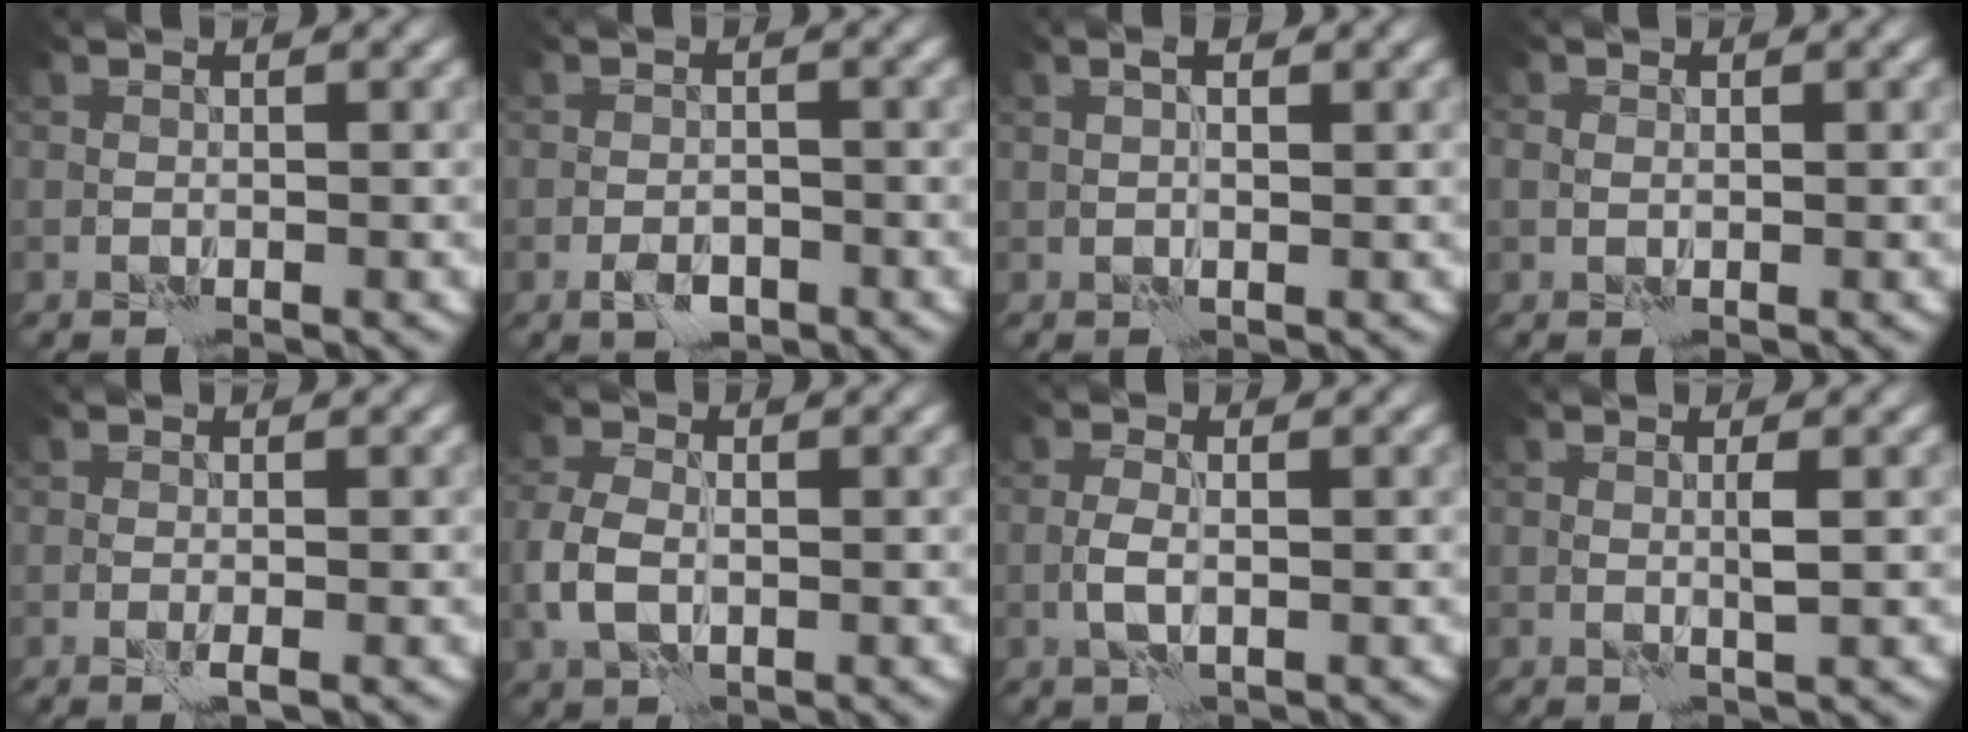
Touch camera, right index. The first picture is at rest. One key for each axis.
{"total": 1.8, "fx": -1.1, "fy": 0.9, "fz": 1.1, "tx": -0.015, "ty": 0.000, "tz": -0.020}
{"total": 1.1, "fx": 0.7, "fy": 0.2, "fz": 0.9, "tx": -0.014, "ty": 0.001, "tz": 0.010}
{"total": 1.0, "fx": 0.1, "fy": 0.9, "fz": 0.5, "tx": -0.006, "ty": -0.004, "tz": 0.000}
{"total": 0.9, "fx": -0.2, "fy": 0.0, "fz": 0.8, "tx": -0.017, "ty": -0.004, "tz": -0.005}
{"total": 3.3, "fx": -0.5, "fy": 2.2, "fz": 2.4, "tx": -0.058, "ty": -0.002, "tz": -0.015}
{"total": 1.5, "fx": -0.2, "fy": 0.4, "fz": 1.5, "tx": -0.032, "ty": -0.001, "tz": -0.008}
{"total": 1.1, "fx": 0.5, "fy": -0.3, "fz": 1.0, "tx": -0.020, "ty": -0.003, "tz": 0.008}